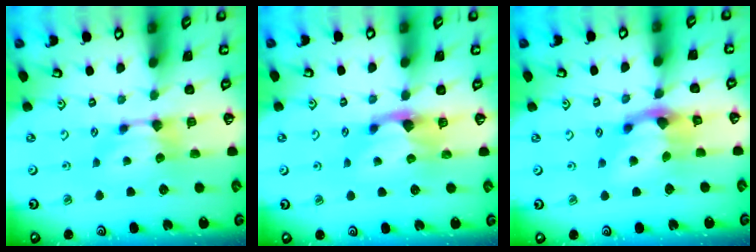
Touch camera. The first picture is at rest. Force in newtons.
{"total": 1.2, "press": 0.9, "slide": 0.9}
{"total": 3.7, "press": 3.0, "slide": 2.1}